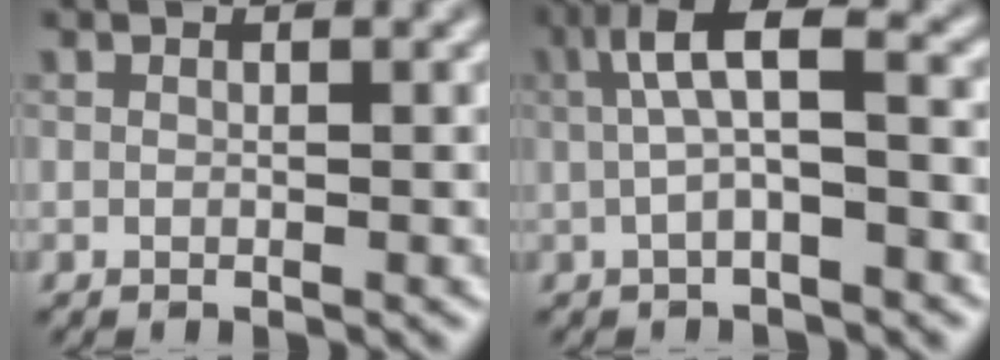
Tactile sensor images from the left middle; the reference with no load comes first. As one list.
[{"total": 5.0, "force": [0.4, 1.4, 4.8], "torque": [-0.090, 0.018, 0.000]}]